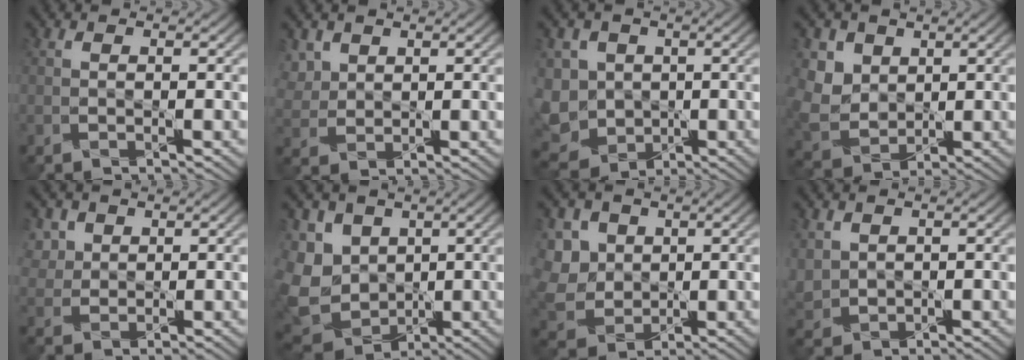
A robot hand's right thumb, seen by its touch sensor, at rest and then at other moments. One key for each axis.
{"total": 2.6, "fx": 1.6, "fy": 2.0, "fz": 0.6, "tx": -0.026, "ty": -0.005, "tz": 0.036}
{"total": 7.4, "fx": -0.9, "fy": 6.7, "fz": 3.0, "tx": -0.095, "ty": -0.016, "tz": -0.020}
{"total": 5.1, "fx": 2.3, "fy": 4.3, "fz": 1.5, "tx": -0.060, "ty": -0.011, "tz": 0.047}
{"total": 2.4, "fx": 1.5, "fy": 1.9, "fz": 0.2, "tx": -0.013, "ty": -0.003, "tz": 0.033}
{"total": 10.1, "fx": 0.7, "fy": 8.6, "fz": 5.2, "tx": -0.162, "ty": -0.022, "tz": 0.037}
{"total": 6.4, "fx": 1.6, "fy": 5.7, "fz": 2.4, "tx": -0.103, "ty": -0.006, "tz": 0.033}
{"total": 3.2, "fx": 0.9, "fy": 2.6, "fz": 1.5, "tx": -0.052, "ty": -0.011, "tz": 0.026}